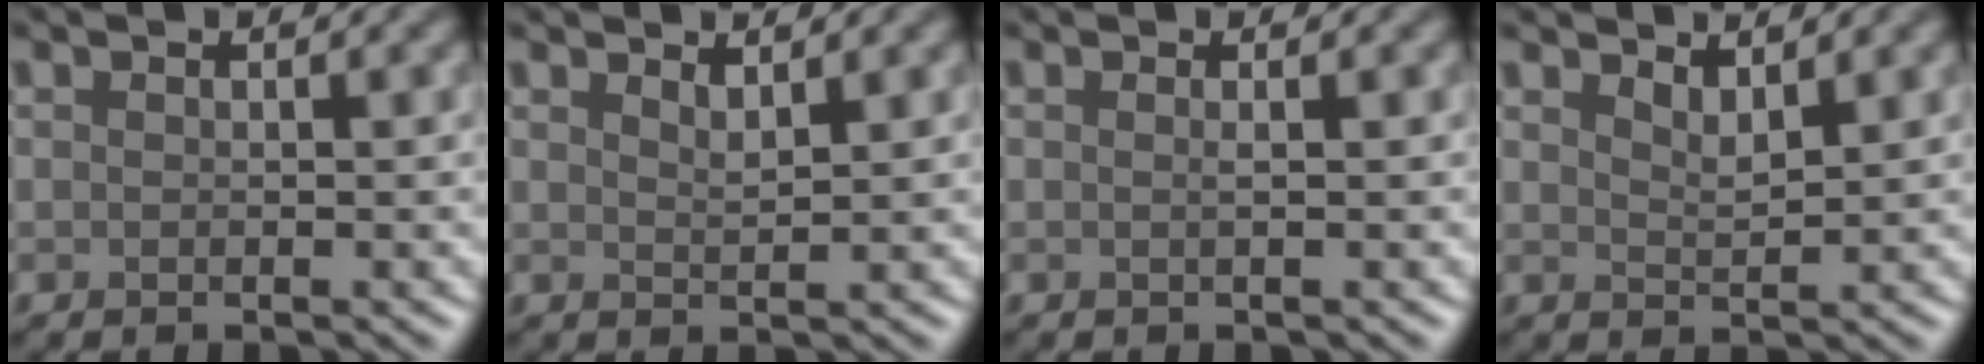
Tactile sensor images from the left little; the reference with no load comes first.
{"total": 1.3, "force": [1.2, 0.2, 0.6], "torque": [-0.012, -0.001, 0.021]}
{"total": 0.7, "force": [0.1, 0.2, 0.7], "torque": [-0.007, 0.001, -0.003]}
{"total": 1.8, "force": [1.6, 0.4, 0.8], "torque": [-0.015, -0.002, 0.030]}